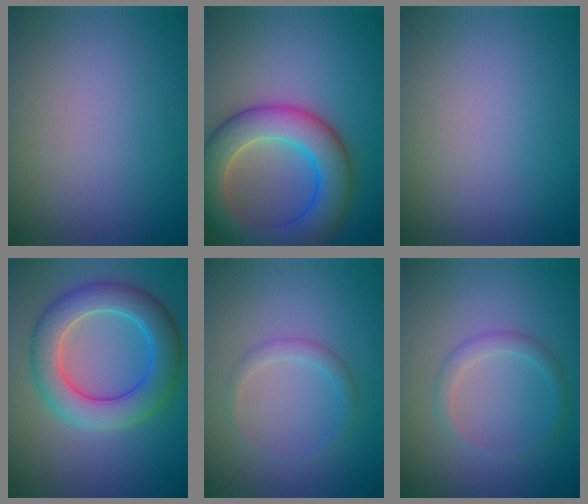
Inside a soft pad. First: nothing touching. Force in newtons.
{"total": 8.6, "press": 8.6, "slide": 0.5}
{"total": 0.0}
{"total": 6.9, "press": 6.9, "slide": 0.5}
{"total": 1.5, "press": 1.5, "slide": 0.0}
{"total": 1.7, "press": 1.7, "slide": 0.1}